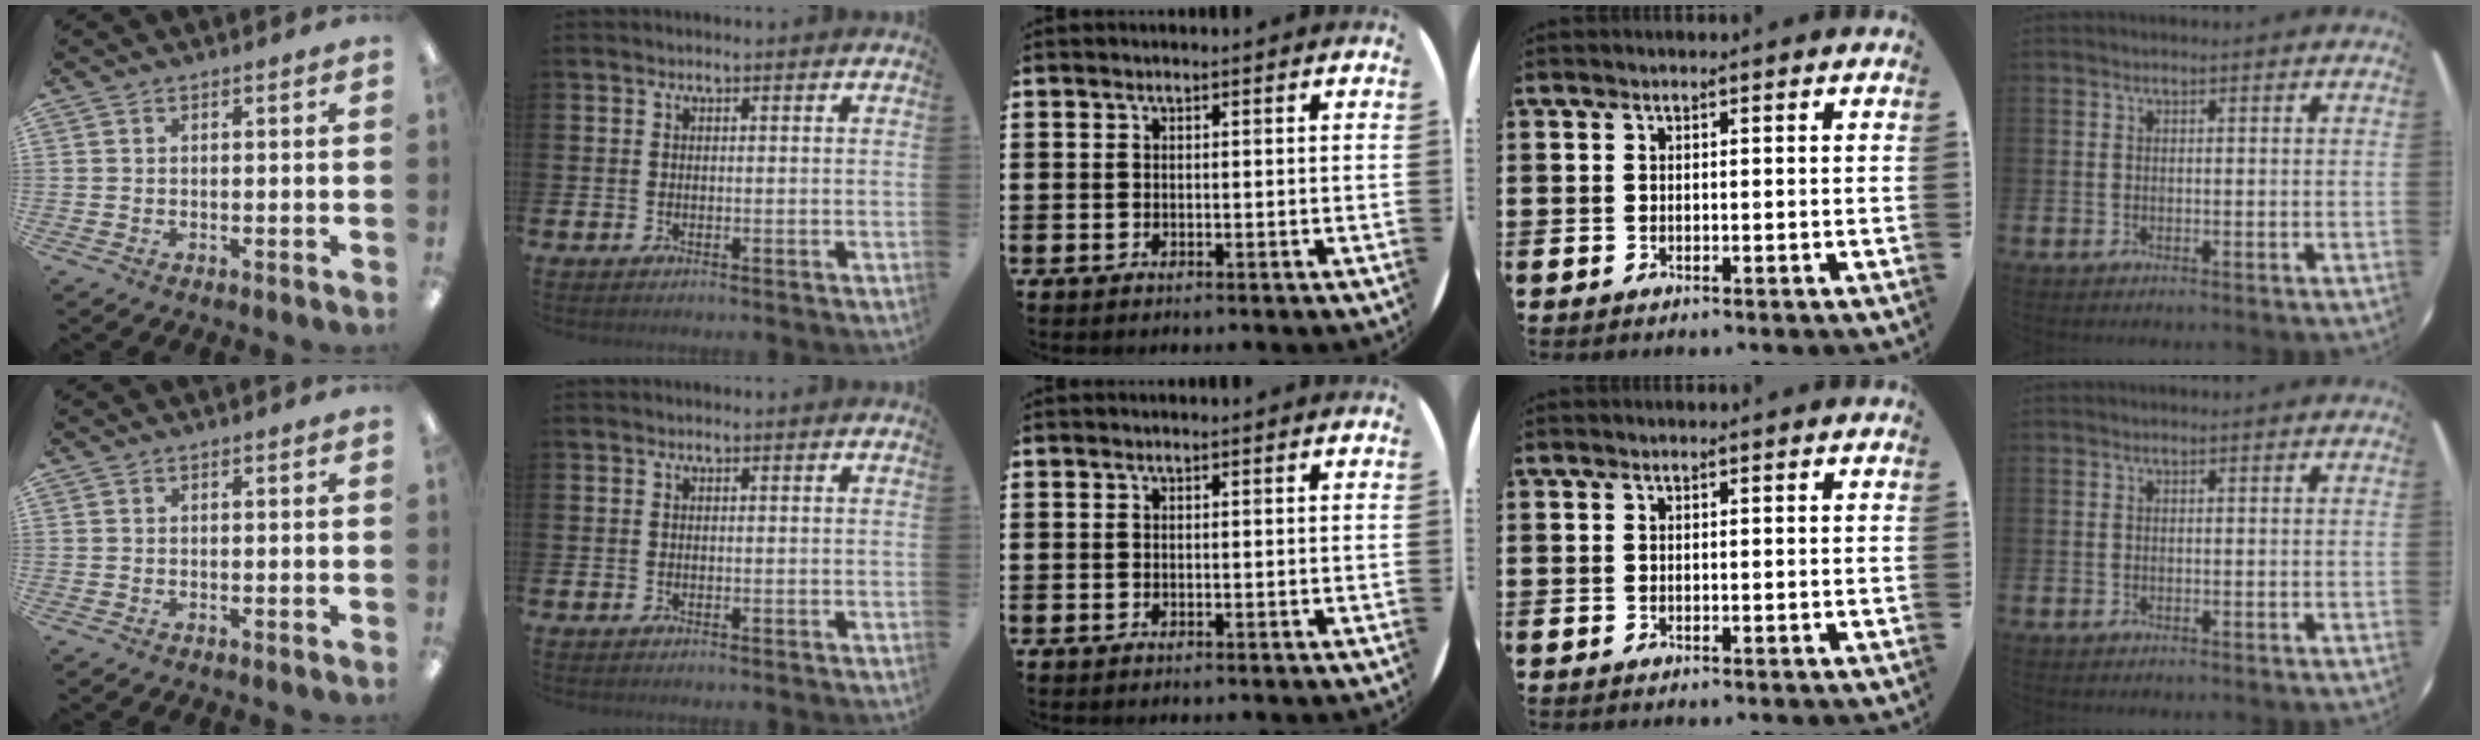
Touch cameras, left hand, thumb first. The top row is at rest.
{}